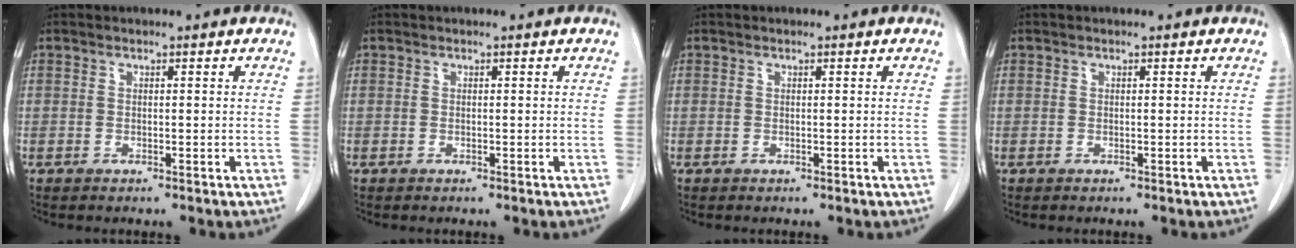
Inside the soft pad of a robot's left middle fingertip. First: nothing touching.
{"total": 0.0}
{"total": 0.0}
{"total": 0.0}